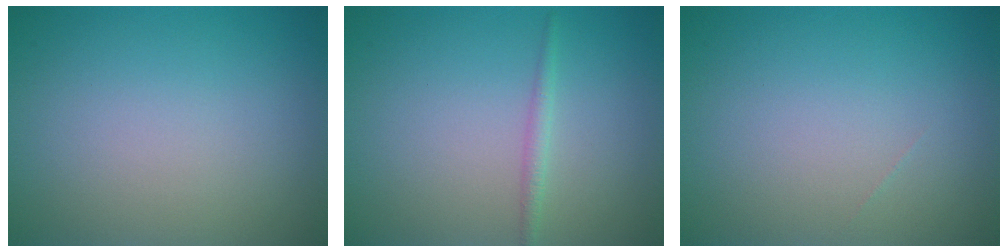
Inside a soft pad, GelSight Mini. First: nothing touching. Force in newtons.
{"total": 1.1, "press": 1.1, "slide": 0.1}
{"total": 0.0}